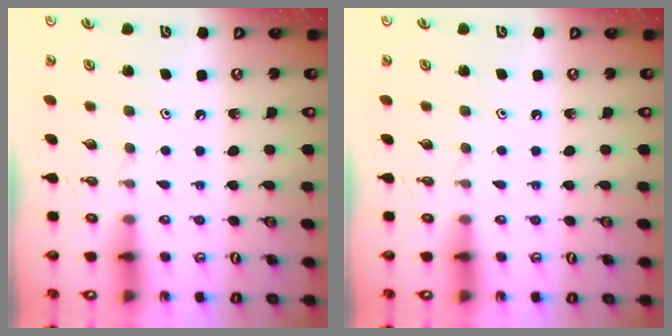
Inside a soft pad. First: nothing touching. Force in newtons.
{"total": 0.0}